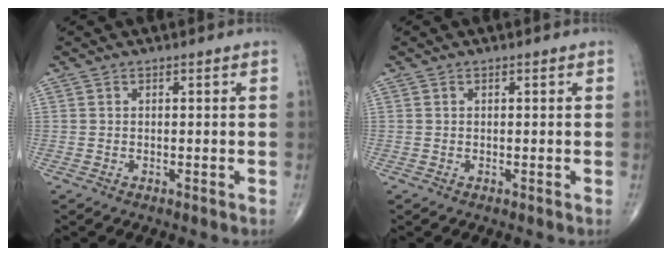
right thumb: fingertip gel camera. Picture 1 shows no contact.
{"total": 0.0}